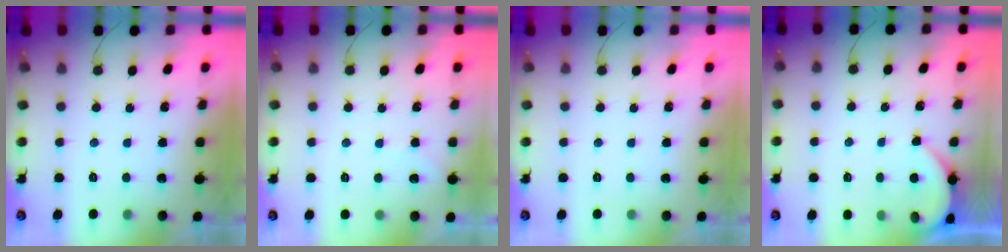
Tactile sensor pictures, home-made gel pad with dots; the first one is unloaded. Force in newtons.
{"total": 2.4, "press": 2.4, "slide": 0.4}
{"total": 0.0}
{"total": 2.7, "press": 2.7, "slide": 0.1}